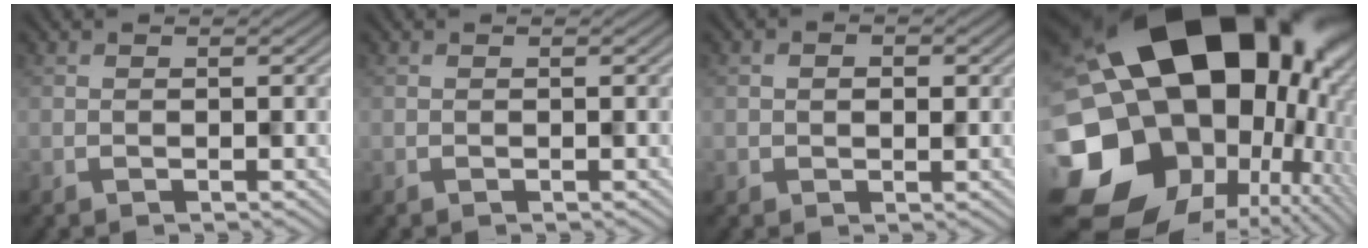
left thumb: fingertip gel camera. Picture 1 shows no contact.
{"total": 0.0}
{"total": 0.9, "force": [0.5, 0.8, -0.1], "torque": [0.003, 0.000, 0.010]}
{"total": 24.1, "force": [2.3, 19.8, 13.6], "torque": [-0.274, -0.042, 0.031]}